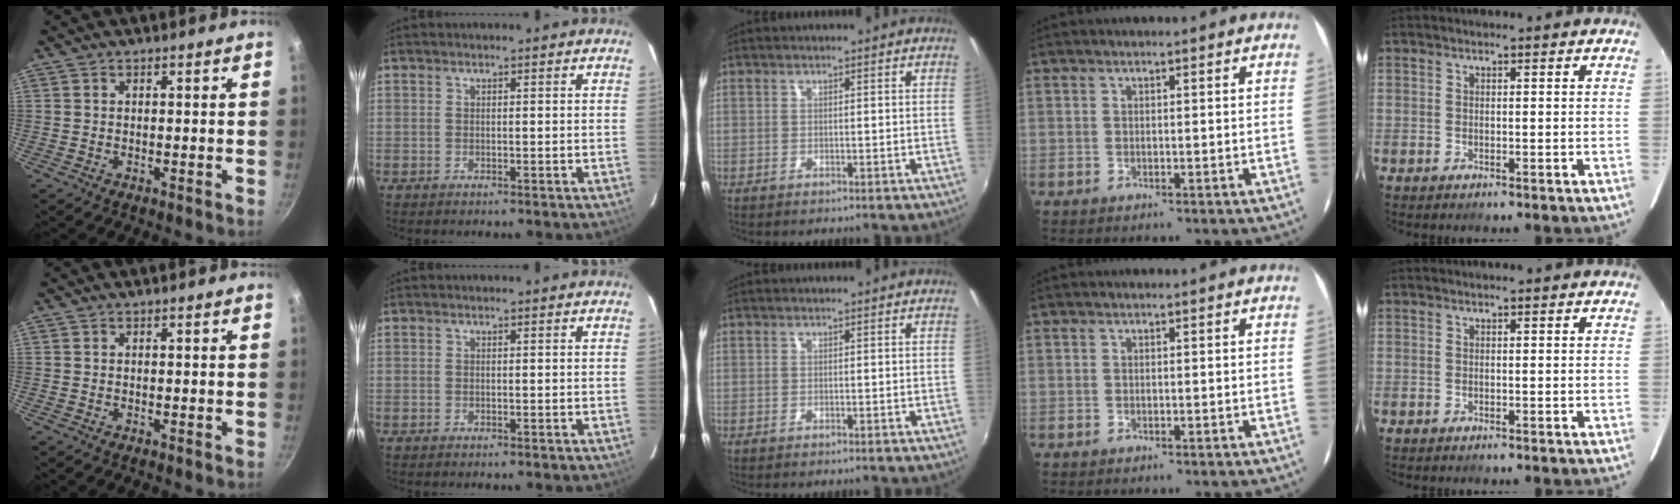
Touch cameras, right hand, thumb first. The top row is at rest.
{}